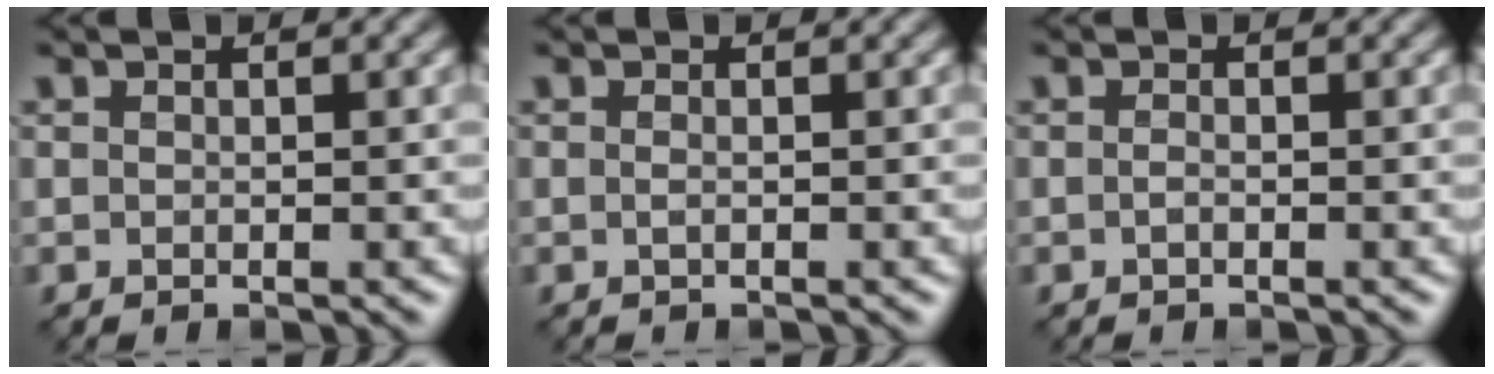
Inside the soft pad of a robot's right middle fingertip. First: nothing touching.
{"total": 0.5, "force": [-0.2, 0.1, 0.5], "torque": [-0.010, 0.000, -0.005]}
{"total": 0.5, "force": [-0.3, 0.2, 0.4], "torque": [-0.011, 0.000, -0.006]}